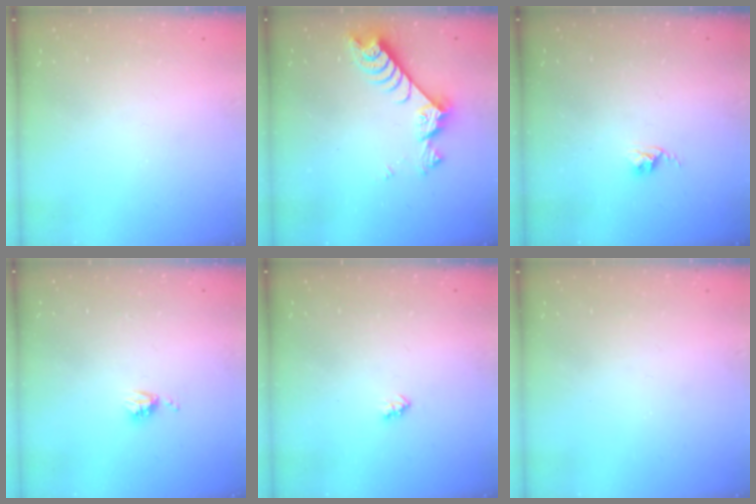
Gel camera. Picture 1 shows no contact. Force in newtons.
{"total": 7.6, "press": 7.5, "slide": 1.0}
{"total": 2.4, "press": 2.4, "slide": 0.3}
{"total": 3.8, "press": 3.8, "slide": 0.6}
{"total": 2.0, "press": 2.0, "slide": 0.3}
{"total": 0.7, "press": 0.7, "slide": 0.1}